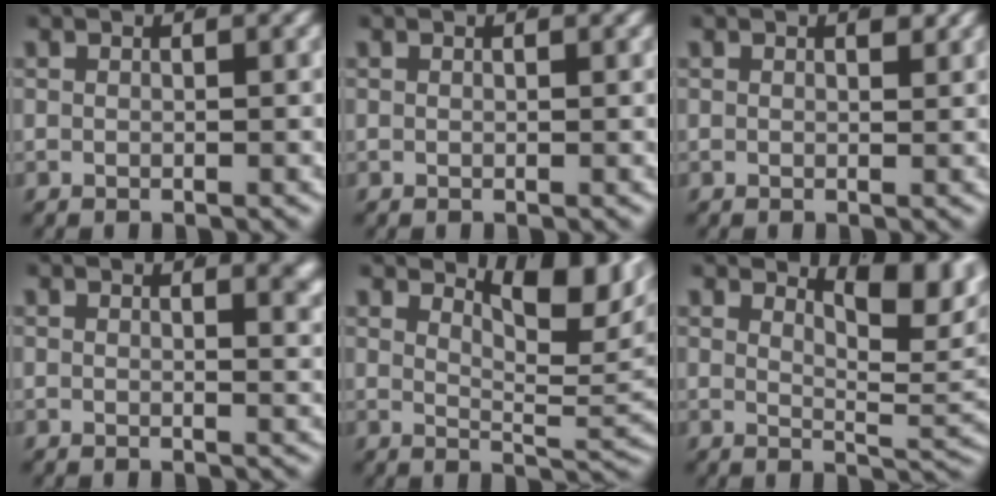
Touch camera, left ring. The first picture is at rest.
{"total": 0.0}
{"total": 0.7, "force": [0.5, 0.3, 0.5], "torque": [-0.002, -0.002, 0.007]}
{"total": 2.0, "force": [1.2, 0.3, 1.6], "torque": [-0.012, -0.009, 0.020]}
{"total": 5.9, "force": [2.9, 1.5, 4.9], "torque": [-0.055, -0.012, 0.051]}
{"total": 5.2, "force": [2.5, 1.1, 4.4], "torque": [-0.046, -0.013, 0.043]}